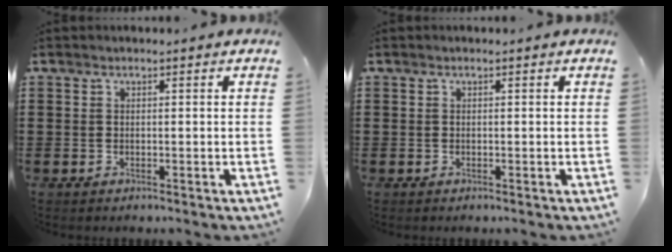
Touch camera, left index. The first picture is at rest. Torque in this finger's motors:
{"motor_torque": [0.00, 0.00, 0.00, 0.00]}